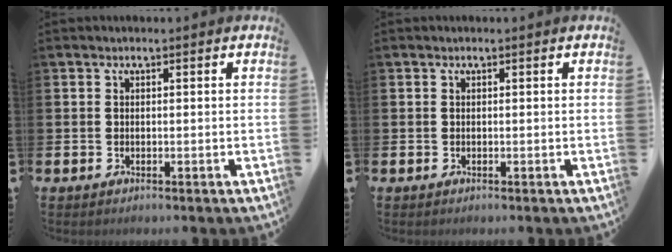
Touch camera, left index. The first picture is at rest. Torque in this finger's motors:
{"motor_torque": [-0.04, 0.04, 0.00, -0.01]}